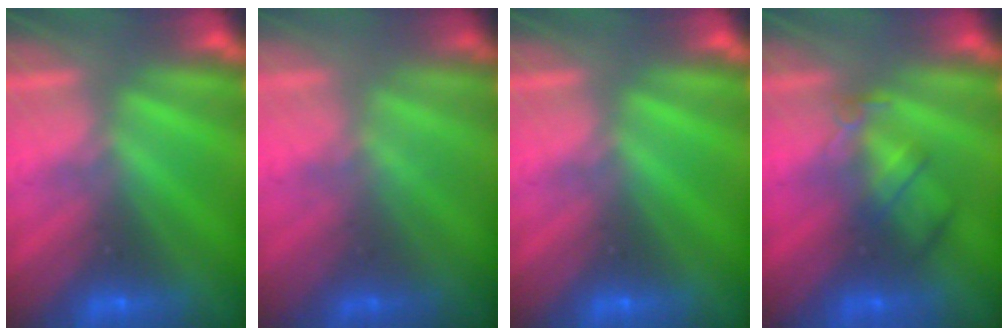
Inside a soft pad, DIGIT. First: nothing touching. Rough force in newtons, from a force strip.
{"total": 1.3}
{"total": 0.0}
{"total": 2.4}